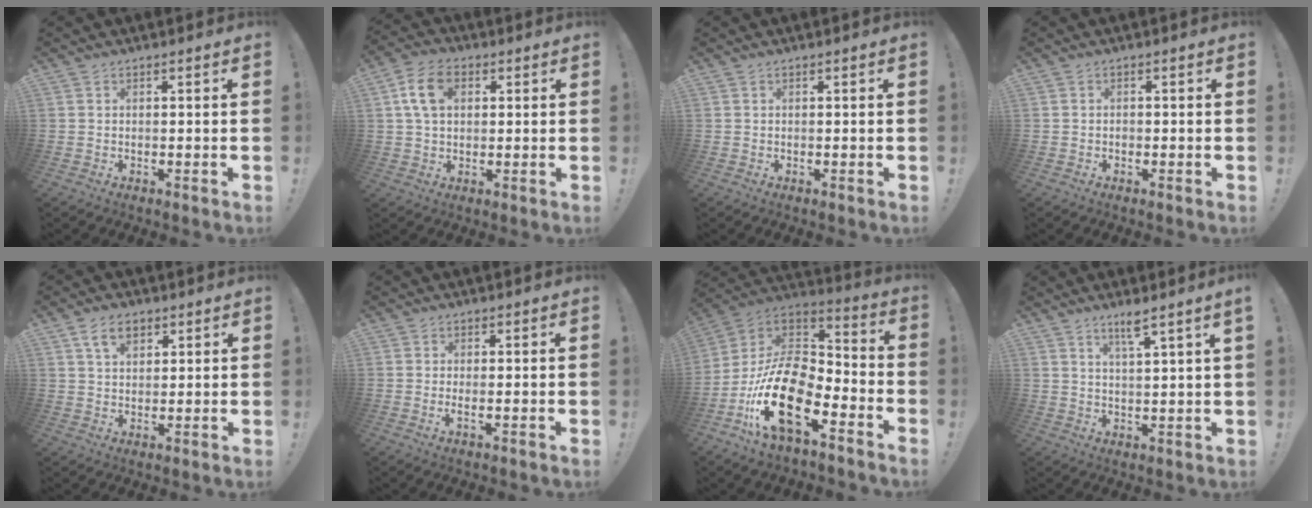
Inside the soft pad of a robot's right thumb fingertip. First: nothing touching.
{"total": 10.4, "force": [3.0, 6.8, 7.3], "torque": [-0.138, 0.010, 0.058]}
{"total": 0.0}
{"total": 0.9, "force": [-0.7, 0.5, 0.3], "torque": [-0.011, 0.004, -0.011]}
{"total": 6.5, "force": [3.6, 4.0, 3.7], "torque": [-0.068, -0.003, 0.067]}
{"total": 1.0, "force": [0.0, 0.0, 1.0], "torque": [-0.019, -0.002, -0.001]}
{"total": 22.0, "force": [-9.8, 10.6, 16.6], "torque": [-0.364, 0.045, -0.165]}
{"total": 5.1, "force": [3.4, -0.7, 3.8], "torque": [-0.058, -0.019, 0.050]}